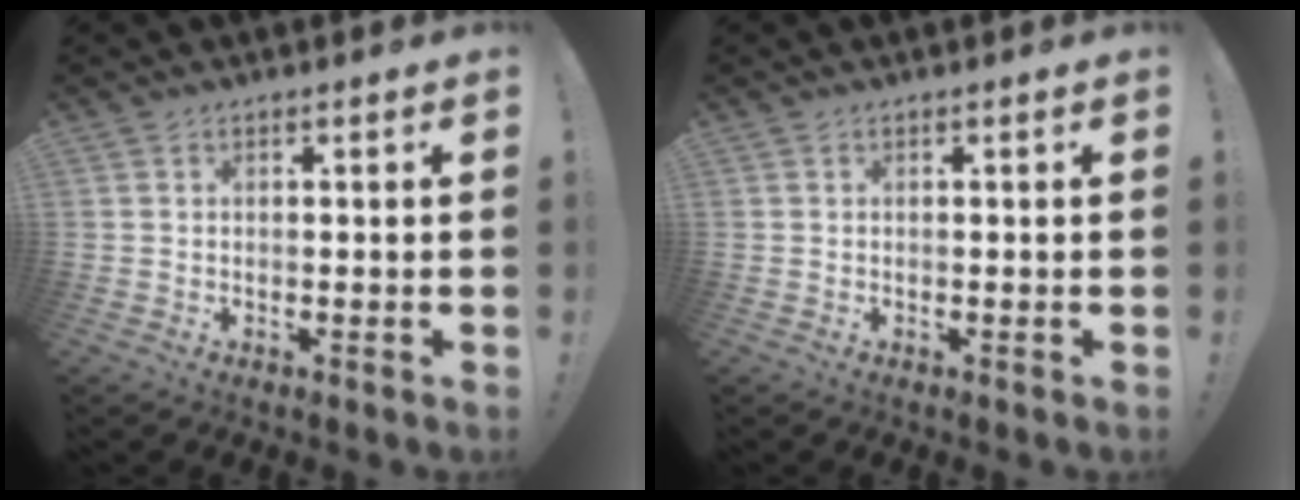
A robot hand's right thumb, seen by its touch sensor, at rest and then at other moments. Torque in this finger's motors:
{"motor_torque": [0.00, 0.00, 0.00, 0.00, 0.00]}